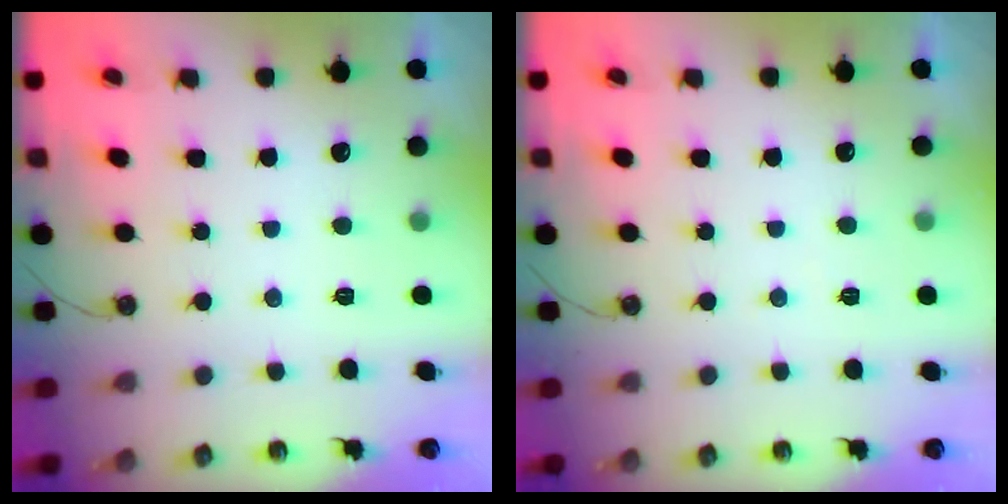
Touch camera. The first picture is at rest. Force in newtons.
{"total": 2.7, "press": 2.7, "slide": 0.5}